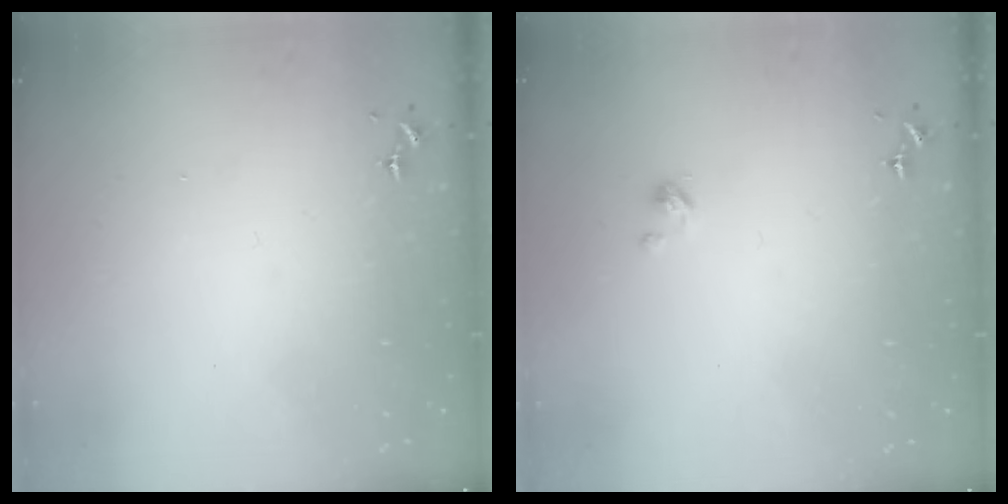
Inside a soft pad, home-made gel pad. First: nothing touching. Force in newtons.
{"total": 3.2, "press": 3.2, "slide": 0.3}